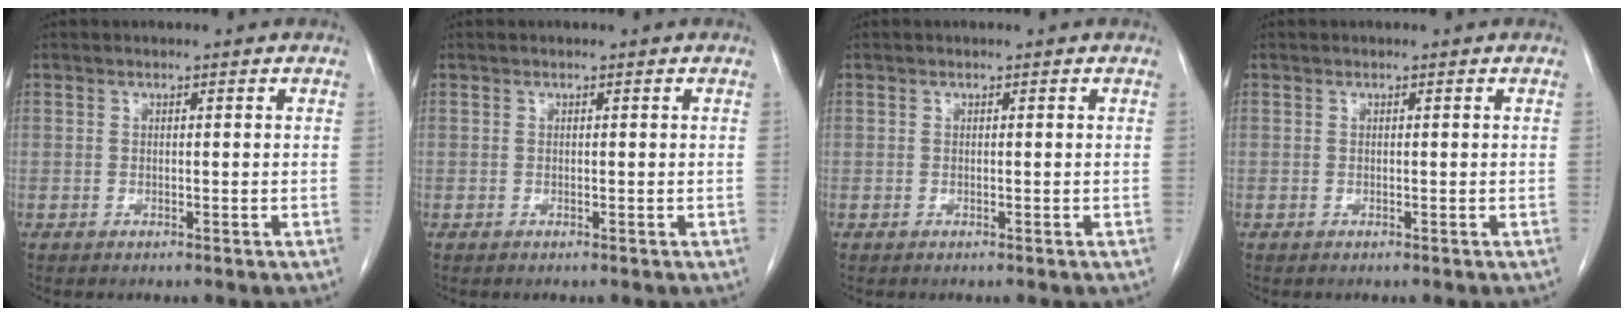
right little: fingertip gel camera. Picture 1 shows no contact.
{"total": 0.0}
{"total": 0.0}
{"total": 0.0}